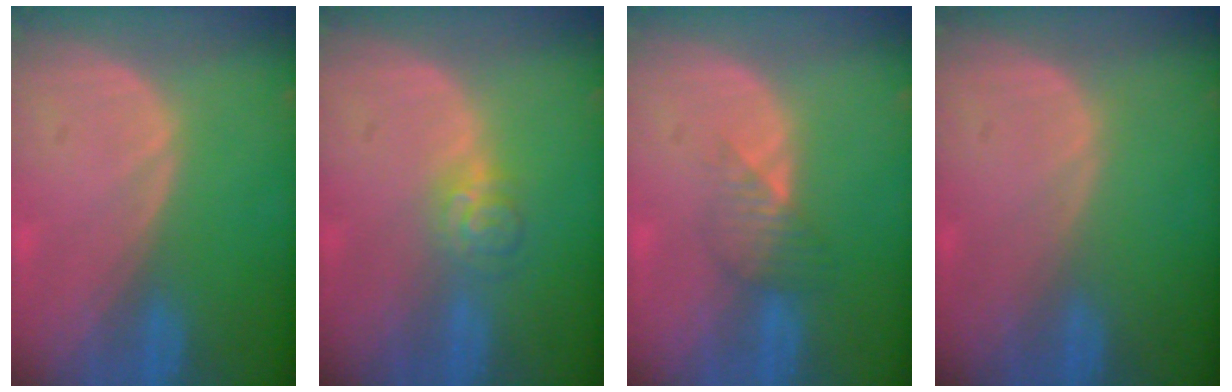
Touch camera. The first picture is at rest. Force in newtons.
{"total": 3.6, "press": 3.5, "slide": 0.5}
{"total": 3.5, "press": 3.1, "slide": 1.6}
{"total": 0.0}